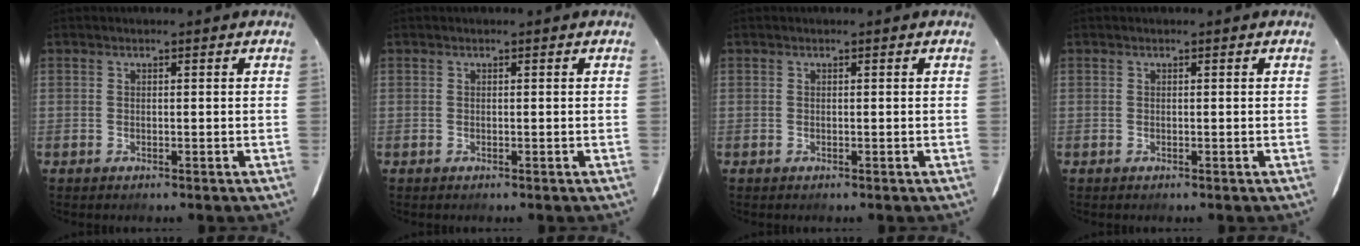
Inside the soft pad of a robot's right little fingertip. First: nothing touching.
{"total": 0.0}
{"total": 0.0}
{"total": 0.0}